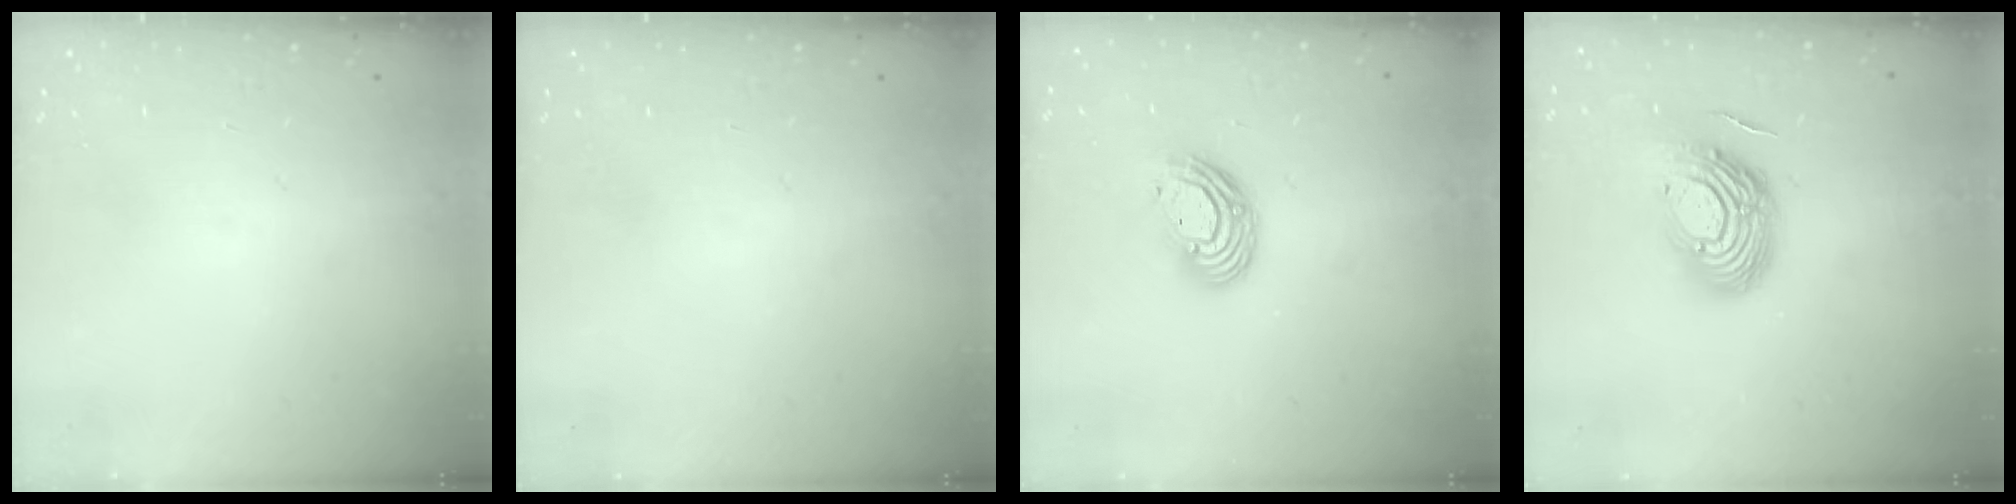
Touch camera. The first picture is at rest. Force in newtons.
{"total": 0.0}
{"total": 9.8, "press": 9.8, "slide": 0.6}
{"total": 14.4, "press": 14.3, "slide": 1.2}